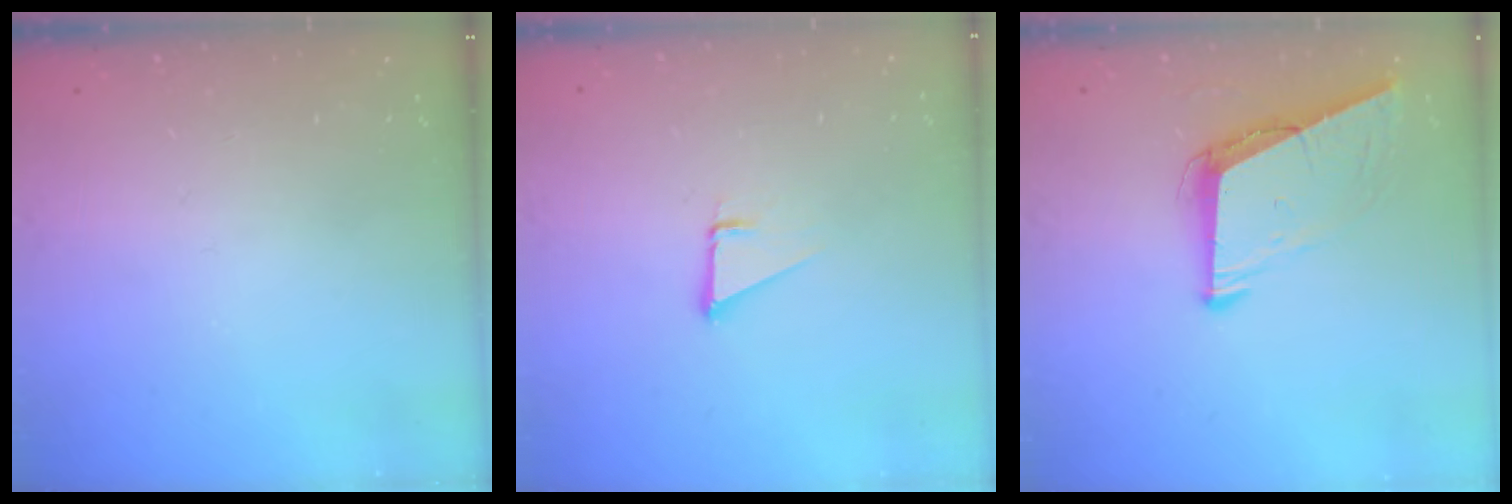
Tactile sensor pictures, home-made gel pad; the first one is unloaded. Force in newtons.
{"total": 1.9, "press": 1.9, "slide": 0.0}
{"total": 7.4, "press": 7.3, "slide": 1.4}